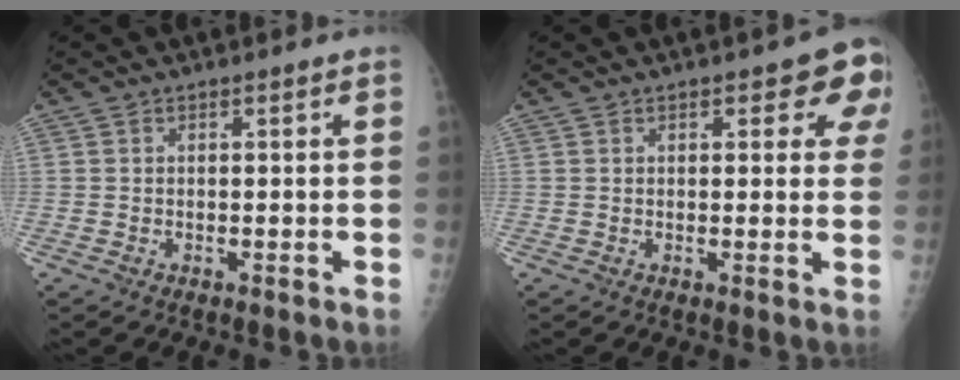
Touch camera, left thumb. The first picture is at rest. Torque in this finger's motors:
{"motor_torque": [0.06, 0.21, 0.02, -0.07, 0.09]}